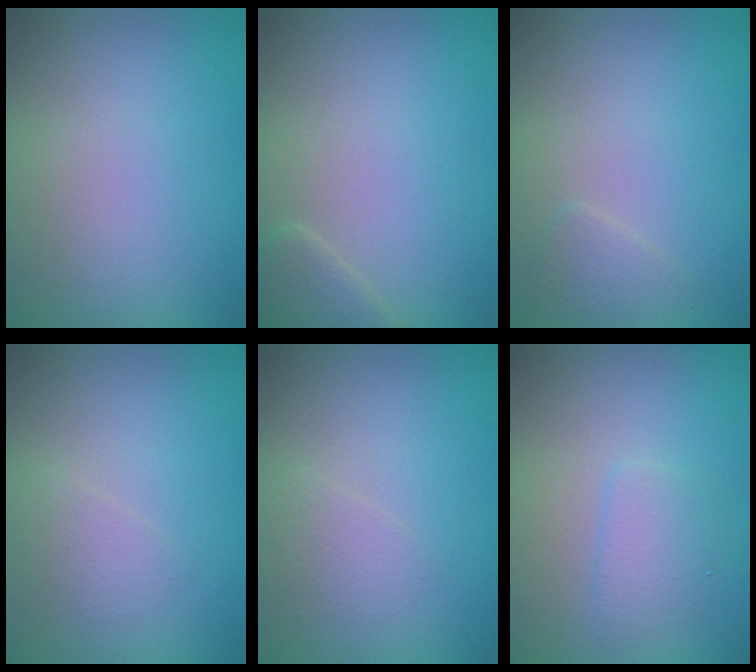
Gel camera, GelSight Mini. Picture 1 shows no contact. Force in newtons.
{"total": 1.9, "press": 1.9, "slide": 0.1}
{"total": 1.3, "press": 1.3, "slide": 0.0}
{"total": 1.3, "press": 1.3, "slide": 0.0}
{"total": 1.3, "press": 1.3, "slide": 0.0}
{"total": 1.9, "press": 1.9, "slide": 0.2}